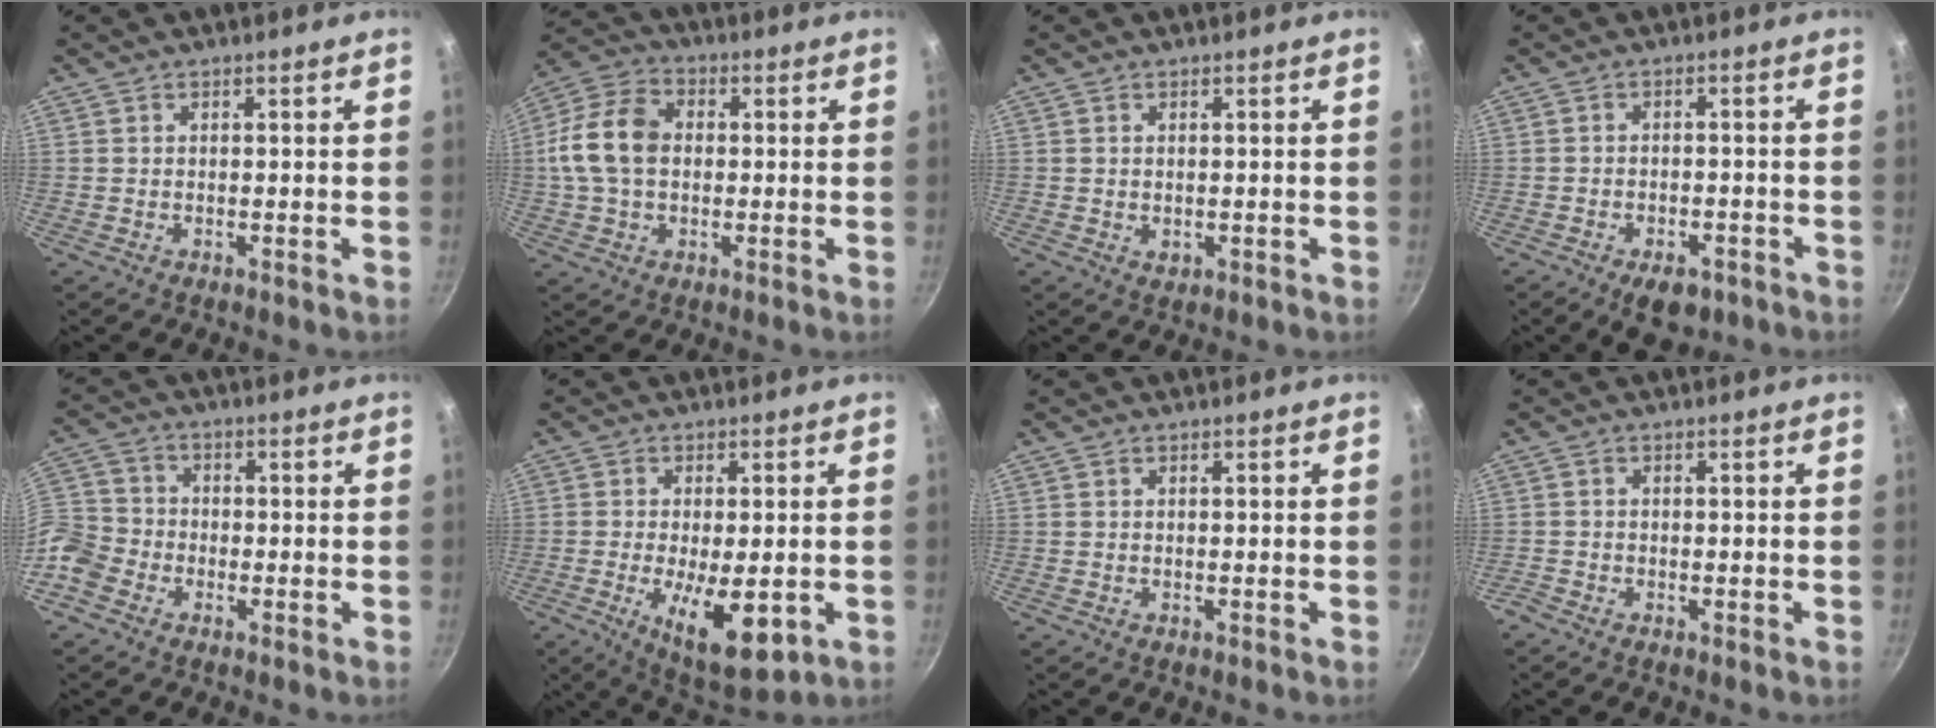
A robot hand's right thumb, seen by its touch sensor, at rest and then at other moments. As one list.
[{"total": 12.4, "force": [0.5, 8.8, 8.7], "torque": [-0.151, 0.026, -0.004]}, {"total": 1.3, "force": [0.1, 1.0, 0.8], "torque": [-0.011, -0.001, 0.003]}, {"total": 6.7, "force": [-3.3, 3.7, 4.5], "torque": [-0.050, 0.014, -0.037]}, {"total": 9.0, "force": [-4.2, 7.0, 3.7], "torque": [-0.062, 0.040, -0.101]}, {"total": 12.2, "force": [-3.0, 4.7, 10.8], "torque": [-0.161, -0.008, -0.036]}, {"total": 0.0}, {"total": 1.0, "force": [-0.9, 0.4, 0.3], "torque": [-0.016, 0.002, -0.022]}]